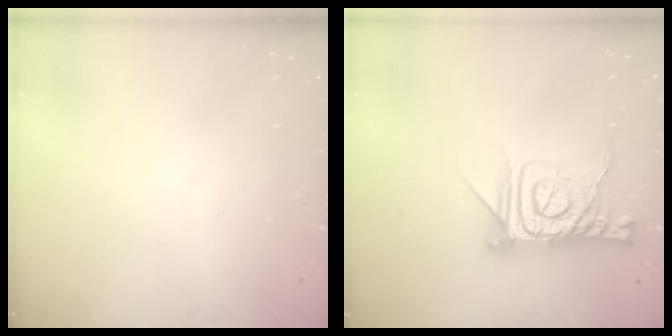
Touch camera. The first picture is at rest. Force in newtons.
{"total": 14.3, "press": 14.3, "slide": 1.0}